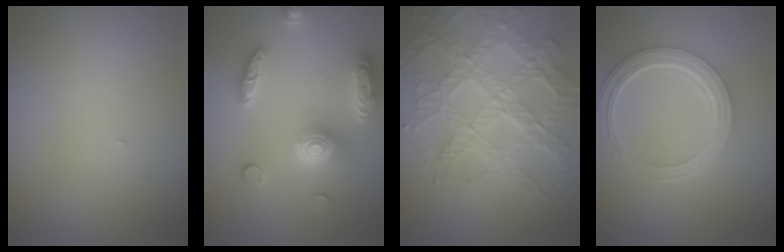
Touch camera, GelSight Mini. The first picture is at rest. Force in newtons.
{"total": 5.3, "press": 5.3, "slide": 0.8}
{"total": 7.9, "press": 5.7, "slide": 5.6}
{"total": 5.5, "press": 4.2, "slide": 3.5}